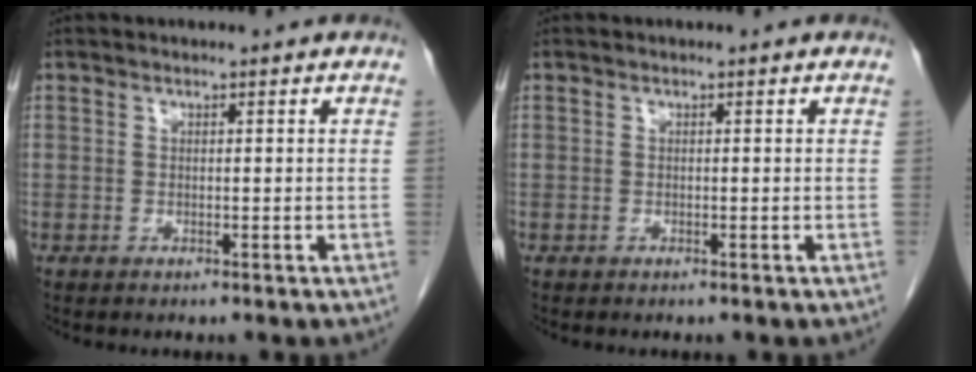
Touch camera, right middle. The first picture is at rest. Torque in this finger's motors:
{"motor_torque": [0.47, -0.20, 0.02, 0.00]}